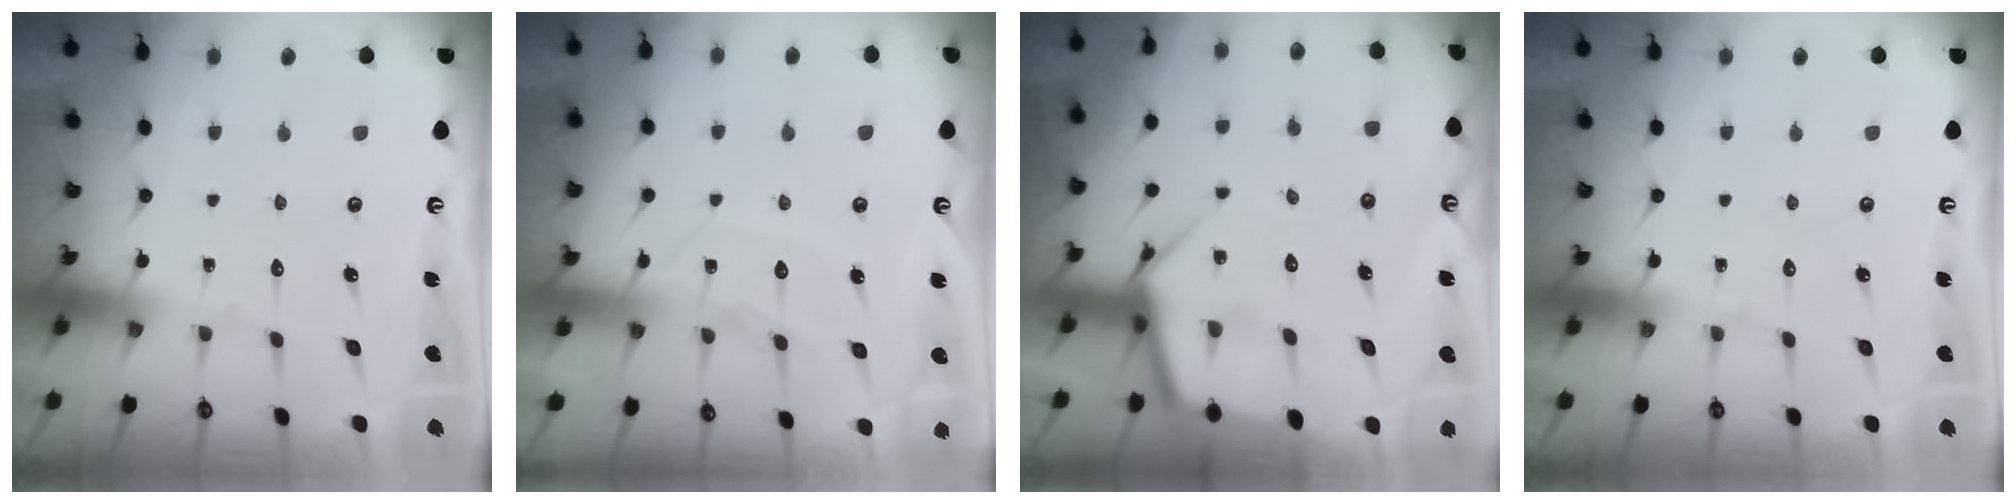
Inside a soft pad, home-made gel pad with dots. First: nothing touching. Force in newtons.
{"total": 9.8, "press": 9.8, "slide": 0.8}
{"total": 10.9, "press": 10.9, "slide": 0.9}
{"total": 0.0}